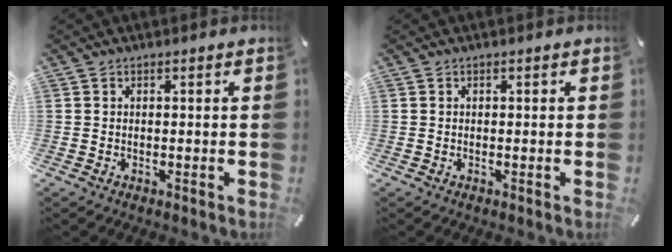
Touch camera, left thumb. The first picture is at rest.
{"total": 0.0}